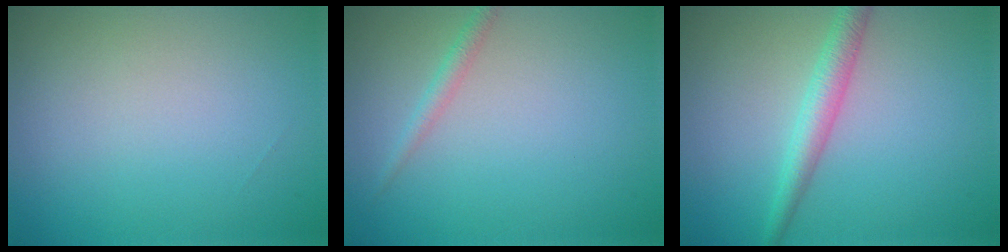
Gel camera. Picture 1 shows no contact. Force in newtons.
{"total": 1.2, "press": 1.2, "slide": 0.1}
{"total": 2.6, "press": 2.6, "slide": 0.2}